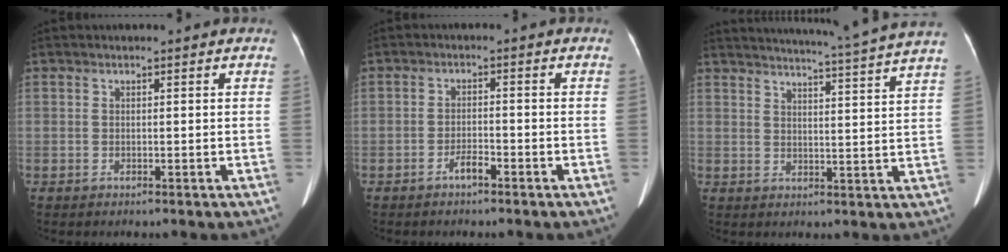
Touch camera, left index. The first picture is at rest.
{"total": 2.2, "force": [-1.7, 0.4, 1.4], "torque": [-0.027, -0.001, -0.029]}
{"total": 19.4, "force": [17.9, -2.1, 7.0], "torque": [-0.122, -0.051, 0.219]}